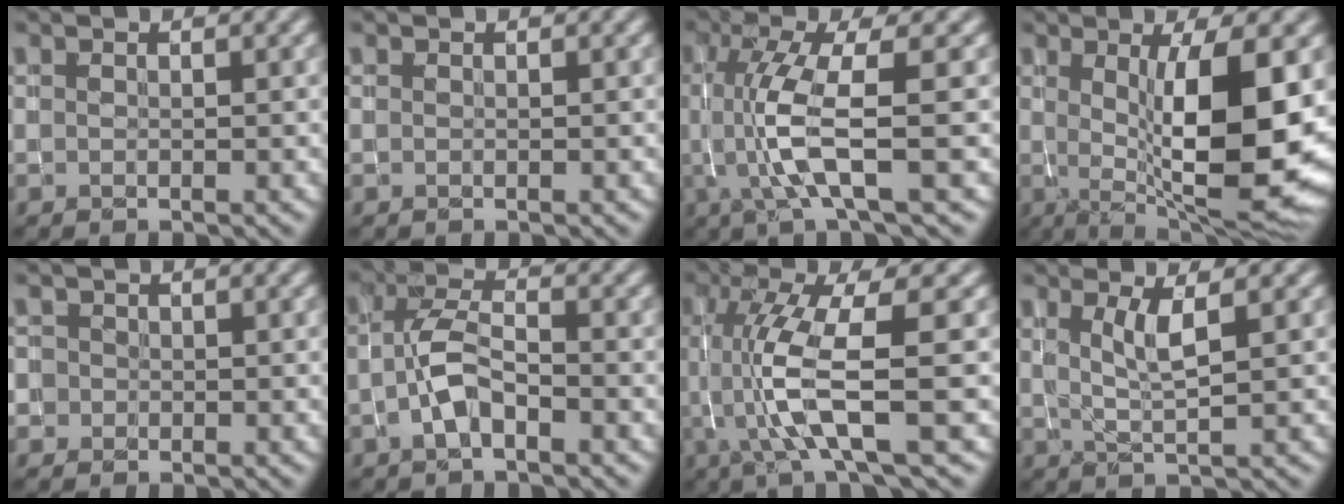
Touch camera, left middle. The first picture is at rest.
{"total": 0.0}
{"total": 6.2, "force": [-0.6, 1.3, 6.0], "torque": [-0.125, -0.002, -0.008]}
{"total": 11.7, "force": [0.3, 3.2, 11.2], "torque": [-0.157, -0.013, 0.011]}
{"total": 1.0, "force": [-0.4, 0.9, -0.2], "torque": [0.013, -0.002, -0.010]}
{"total": 3.6, "force": [-1.4, 1.6, 2.9], "torque": [-0.064, 0.006, -0.034]}
{"total": 7.2, "force": [-0.7, 1.5, 7.0], "torque": [-0.141, -0.004, -0.011]}
{"total": 2.6, "force": [0.7, 0.5, 2.5], "torque": [-0.046, -0.005, 0.018]}